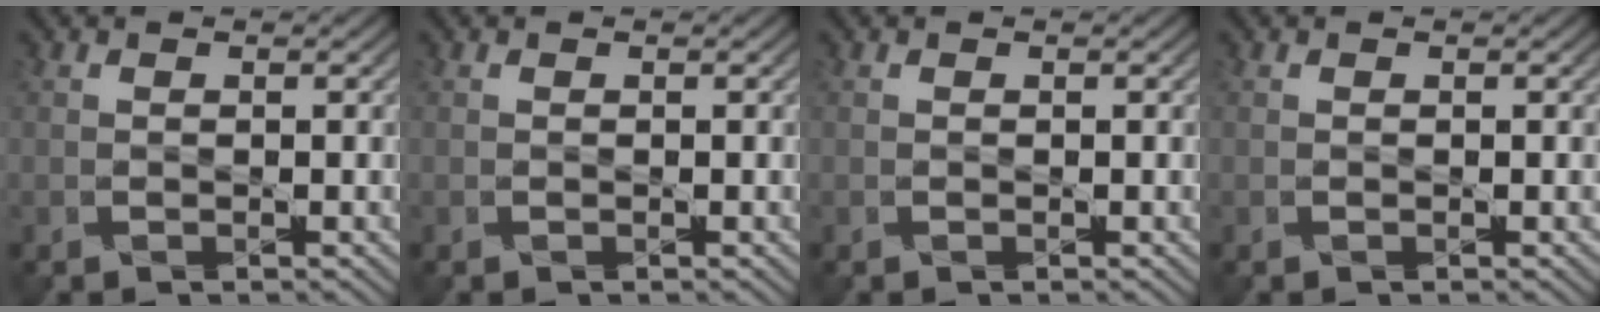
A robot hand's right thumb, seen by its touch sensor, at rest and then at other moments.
{"total": 0.0}
{"total": 0.0}
{"total": 0.0}